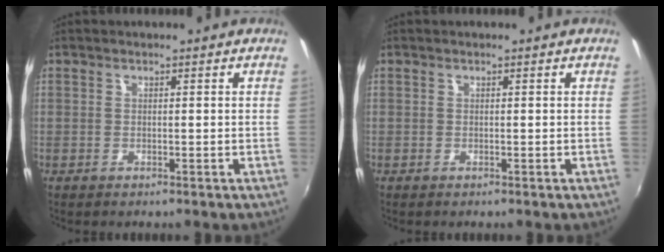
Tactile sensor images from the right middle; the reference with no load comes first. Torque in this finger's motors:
{"motor_torque": [-0.06, 0.01, -0.01, 0.01]}